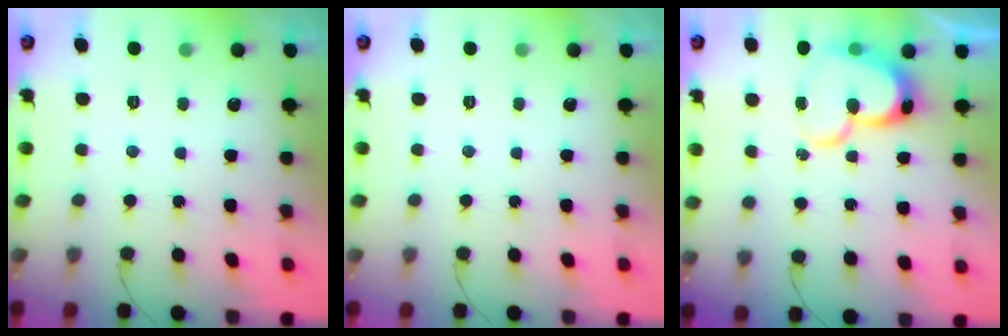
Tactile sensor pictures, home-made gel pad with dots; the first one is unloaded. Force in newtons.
{"total": 0.0}
{"total": 16.2, "press": 16.1, "slide": 1.4}